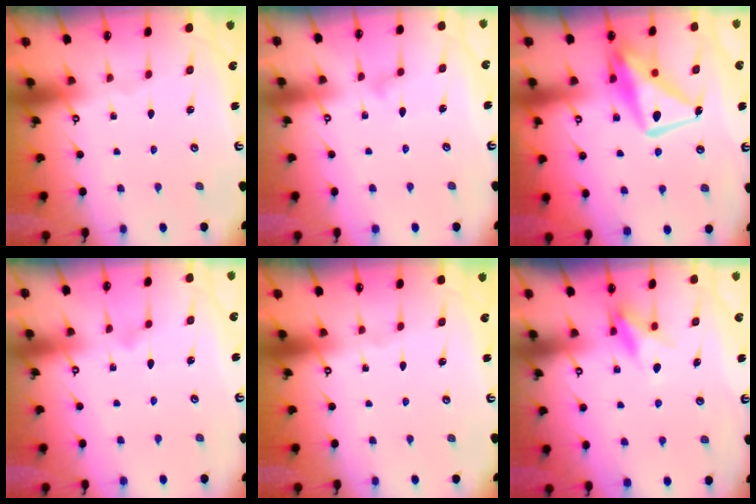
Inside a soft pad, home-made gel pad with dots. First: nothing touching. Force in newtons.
{"total": 6.8, "press": 6.7, "slide": 0.4}
{"total": 14.6, "press": 14.5, "slide": 1.3}
{"total": 6.2, "press": 6.2, "slide": 0.3}
{"total": 0.0}
{"total": 8.8, "press": 8.7, "slide": 0.8}